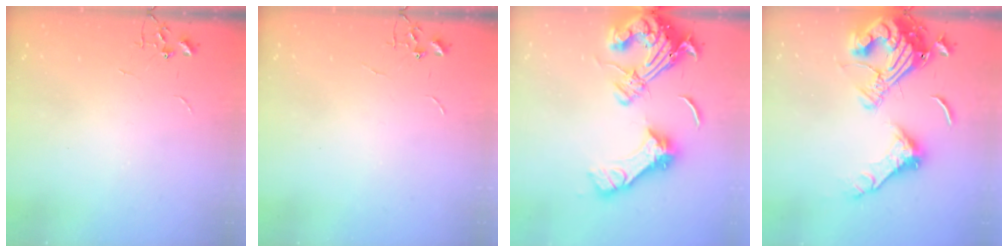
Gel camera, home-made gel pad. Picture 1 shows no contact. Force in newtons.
{"total": 0.0}
{"total": 20.8, "press": 20.7, "slide": 2.6}
{"total": 18.8, "press": 18.7, "slide": 2.1}